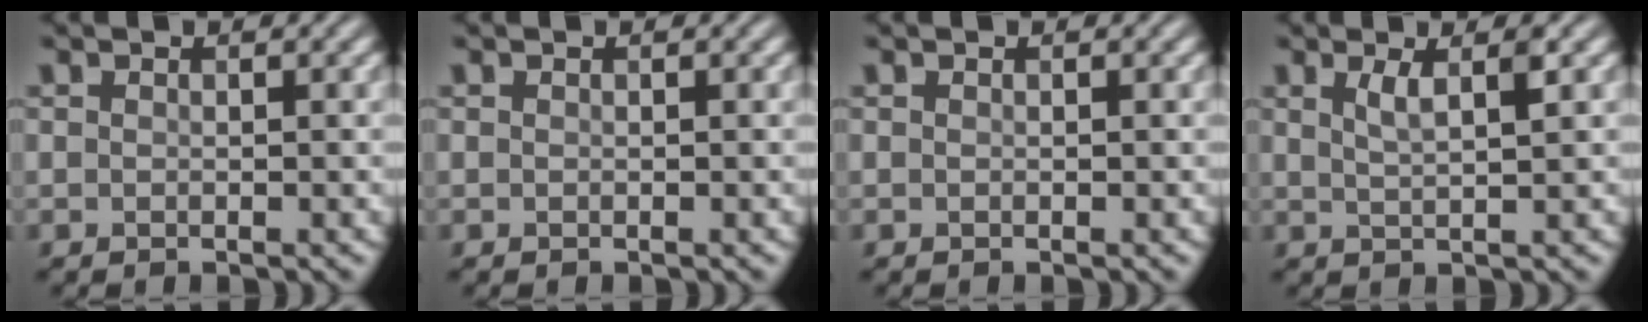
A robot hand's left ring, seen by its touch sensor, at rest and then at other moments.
{"total": 0.0}
{"total": 0.0}
{"total": 2.3, "force": [1.0, 0.6, 2.0], "torque": [-0.031, 0.002, 0.015]}